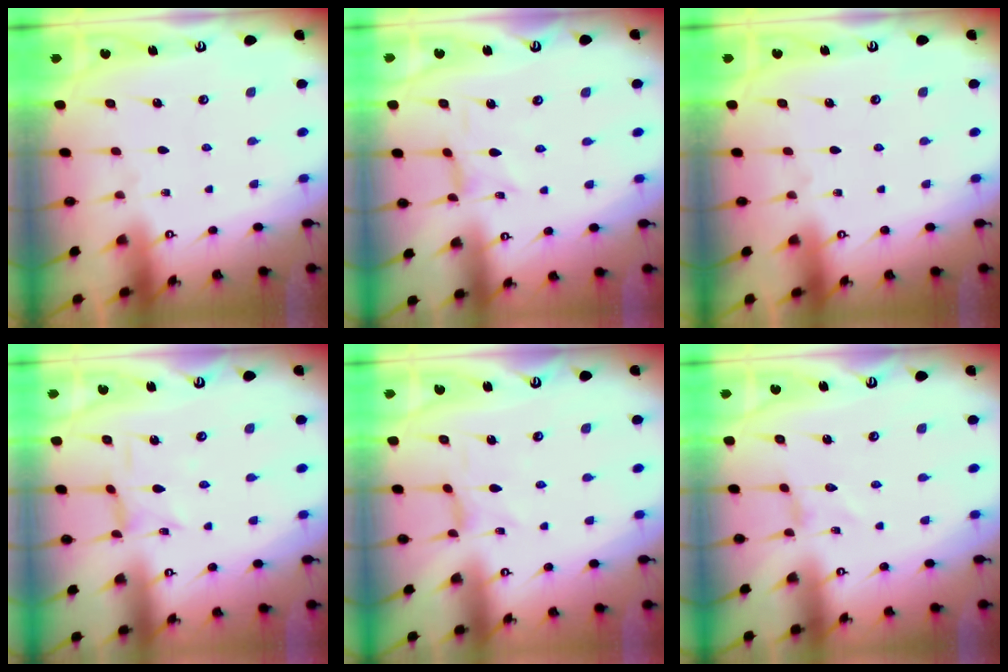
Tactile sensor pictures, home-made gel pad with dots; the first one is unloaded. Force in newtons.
{"total": 0.5, "press": 0.5, "slide": 0.1}
{"total": 0.0}
{"total": 1.2, "press": 1.2, "slide": 0.2}
{"total": 0.8, "press": 0.8, "slide": 0.2}
{"total": 0.0}